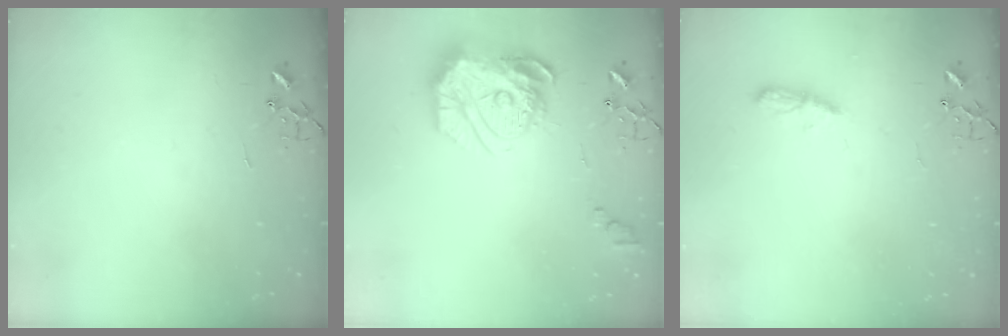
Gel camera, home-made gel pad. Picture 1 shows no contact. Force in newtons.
{"total": 20.9, "press": 20.8, "slide": 2.0}
{"total": 5.1, "press": 5.1, "slide": 0.5}